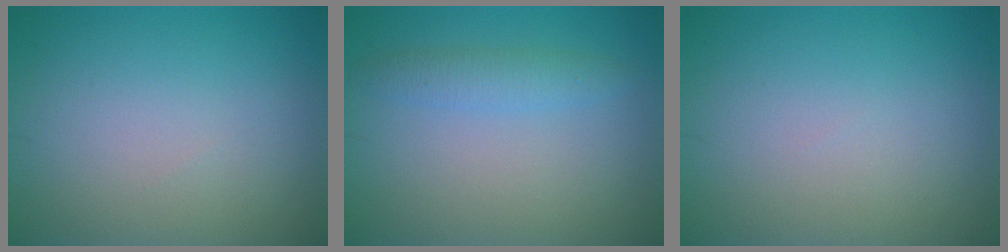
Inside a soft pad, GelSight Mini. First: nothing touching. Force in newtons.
{"total": 2.0, "press": 2.0, "slide": 0.1}
{"total": 0.0}